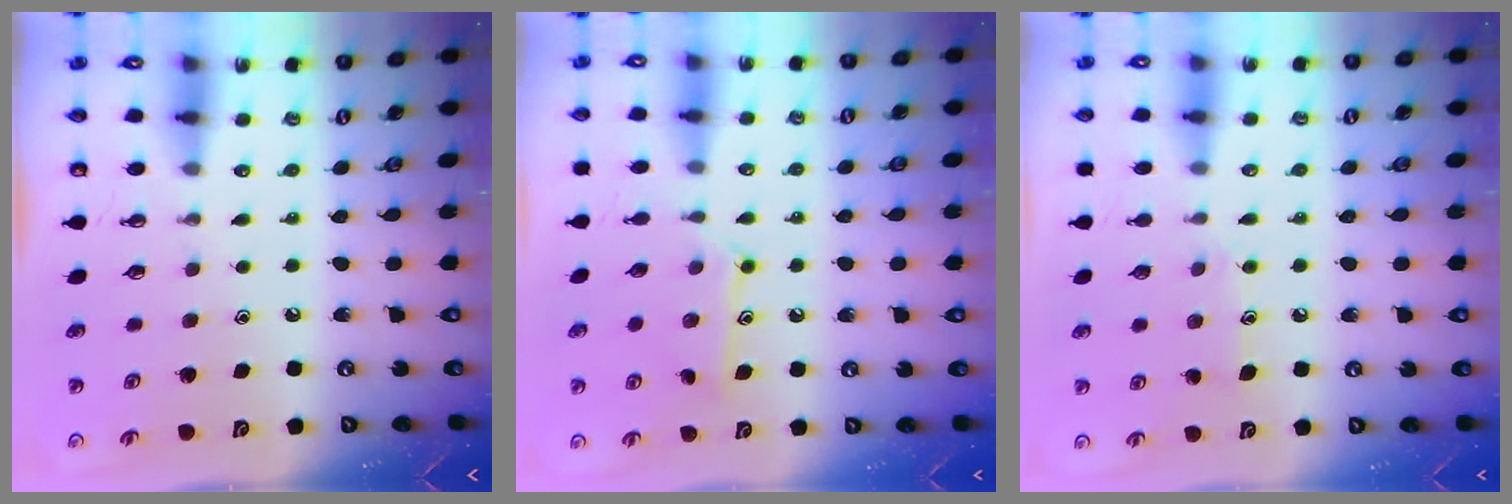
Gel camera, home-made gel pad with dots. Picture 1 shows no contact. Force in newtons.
{"total": 10.3, "press": 10.3, "slide": 0.4}
{"total": 6.1, "press": 6.1, "slide": 0.2}